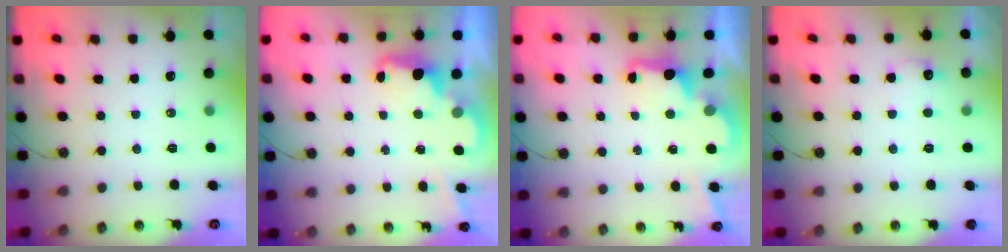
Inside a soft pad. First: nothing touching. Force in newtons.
{"total": 2.2, "press": 2.2, "slide": 0.5}
{"total": 2.7, "press": 2.6, "slide": 0.8}
{"total": 5.8, "press": 5.7, "slide": 1.1}